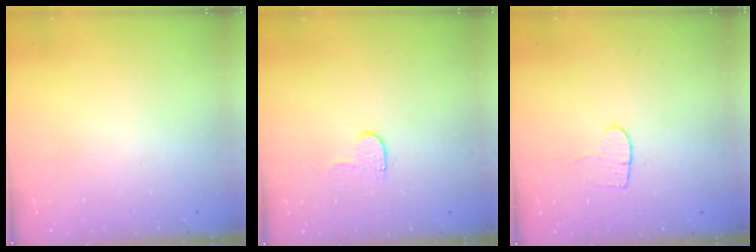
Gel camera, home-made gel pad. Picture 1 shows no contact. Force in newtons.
{"total": 3.6, "press": 3.6, "slide": 0.4}
{"total": 4.5, "press": 4.4, "slide": 0.5}